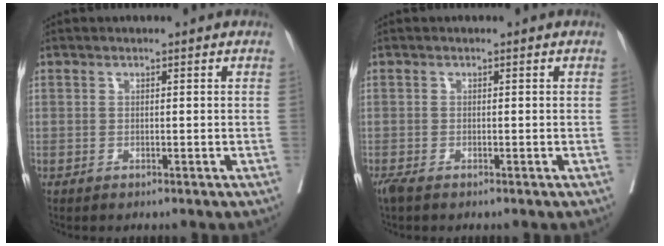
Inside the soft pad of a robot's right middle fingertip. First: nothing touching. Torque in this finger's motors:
{"motor_torque": [0.28, -0.17, -0.01, 0.00]}